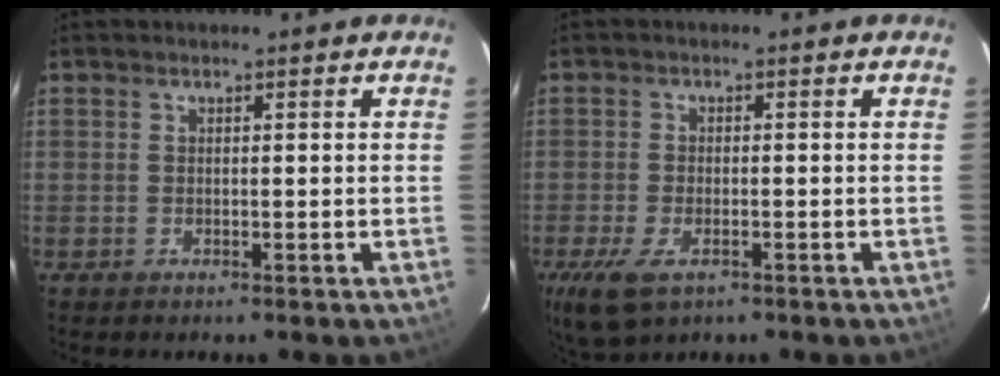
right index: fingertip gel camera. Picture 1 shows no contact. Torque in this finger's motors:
{"motor_torque": [0.65, -0.53, 0.36, 0.08]}